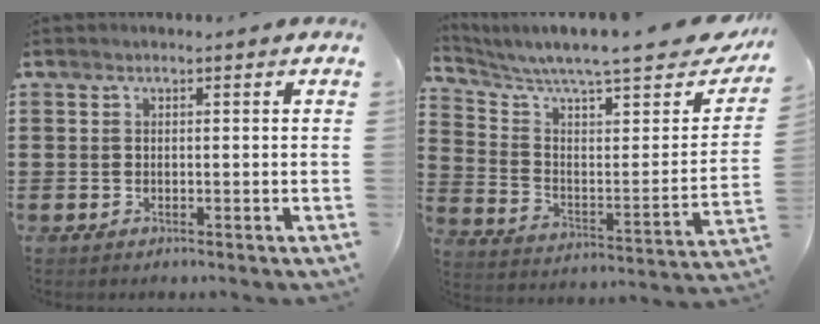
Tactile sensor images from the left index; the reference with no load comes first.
{"total": 7.7, "force": [6.4, 0.7, 4.3], "torque": [-0.096, -0.056, 0.100]}